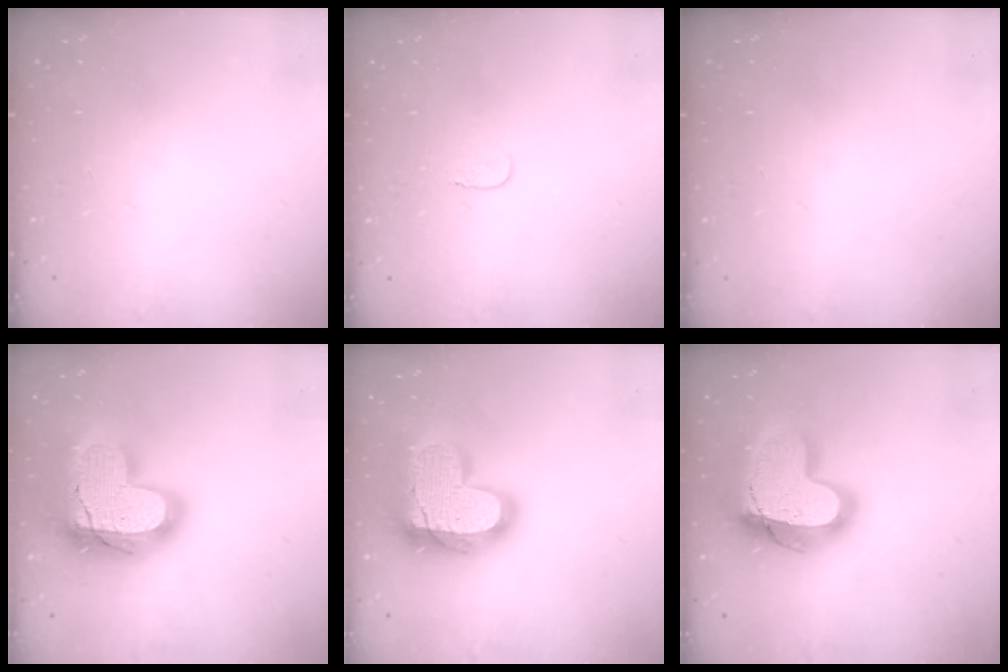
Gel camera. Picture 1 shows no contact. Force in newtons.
{"total": 3.1, "press": 3.1, "slide": 0.3}
{"total": 0.6, "press": 0.6, "slide": 0.2}
{"total": 27.3, "press": 27.2, "slide": 2.0}
{"total": 23.4, "press": 23.3, "slide": 1.7}
{"total": 23.4, "press": 23.3, "slide": 1.9}